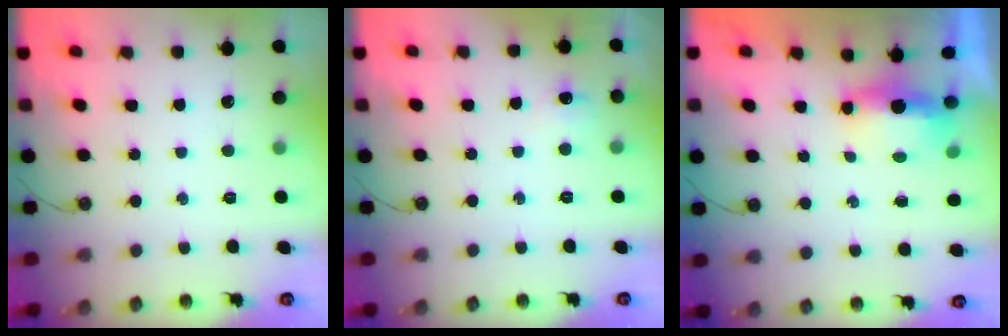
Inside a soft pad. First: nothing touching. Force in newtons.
{"total": 5.9, "press": 5.8, "slide": 0.7}
{"total": 13.6, "press": 6.7, "slide": 11.8}